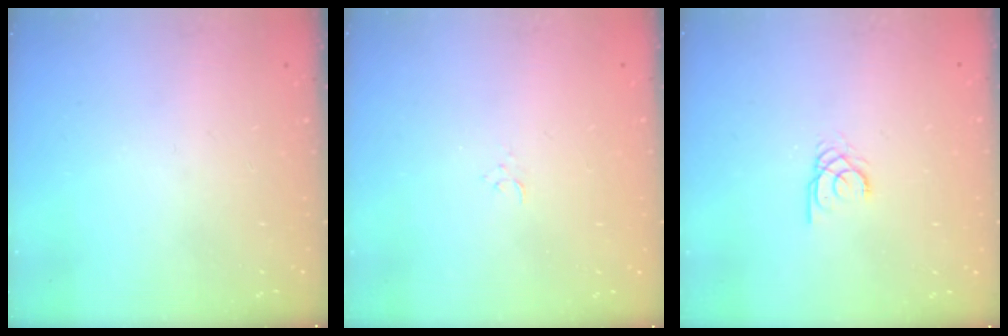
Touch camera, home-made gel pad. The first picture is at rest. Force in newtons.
{"total": 2.4, "press": 2.4, "slide": 0.3}
{"total": 2.0, "press": 2.0, "slide": 0.2}